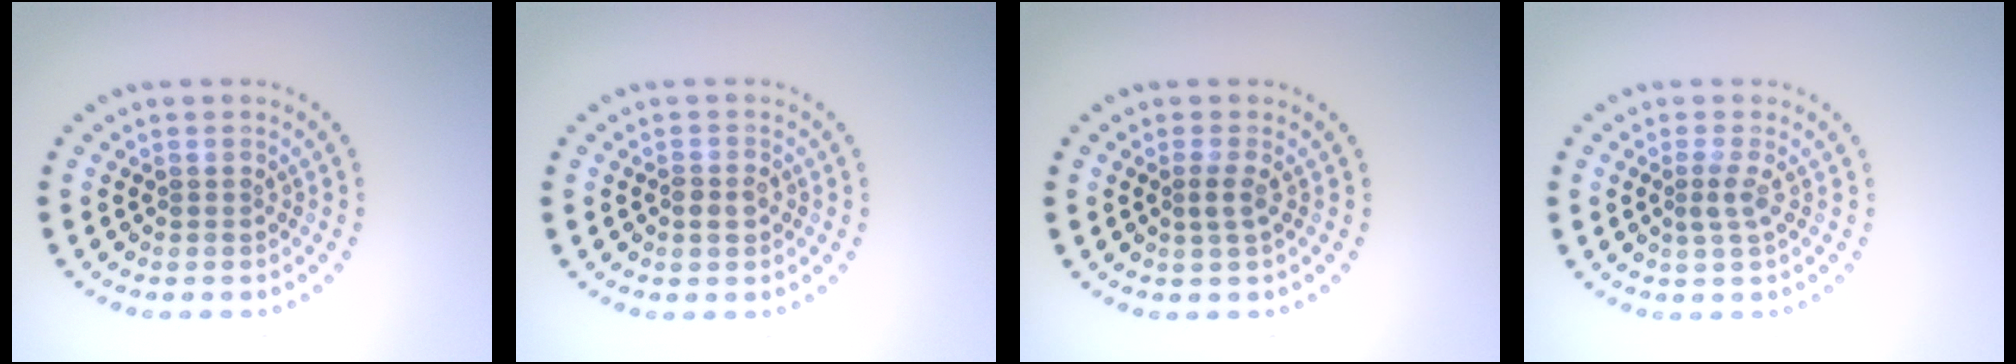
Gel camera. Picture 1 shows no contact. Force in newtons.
{"total": 1.6, "press": 1.4, "slide": 0.7}
{"total": 1.2, "press": 1.0, "slide": 0.5}
{"total": 1.7, "press": 1.2, "slide": 1.2}